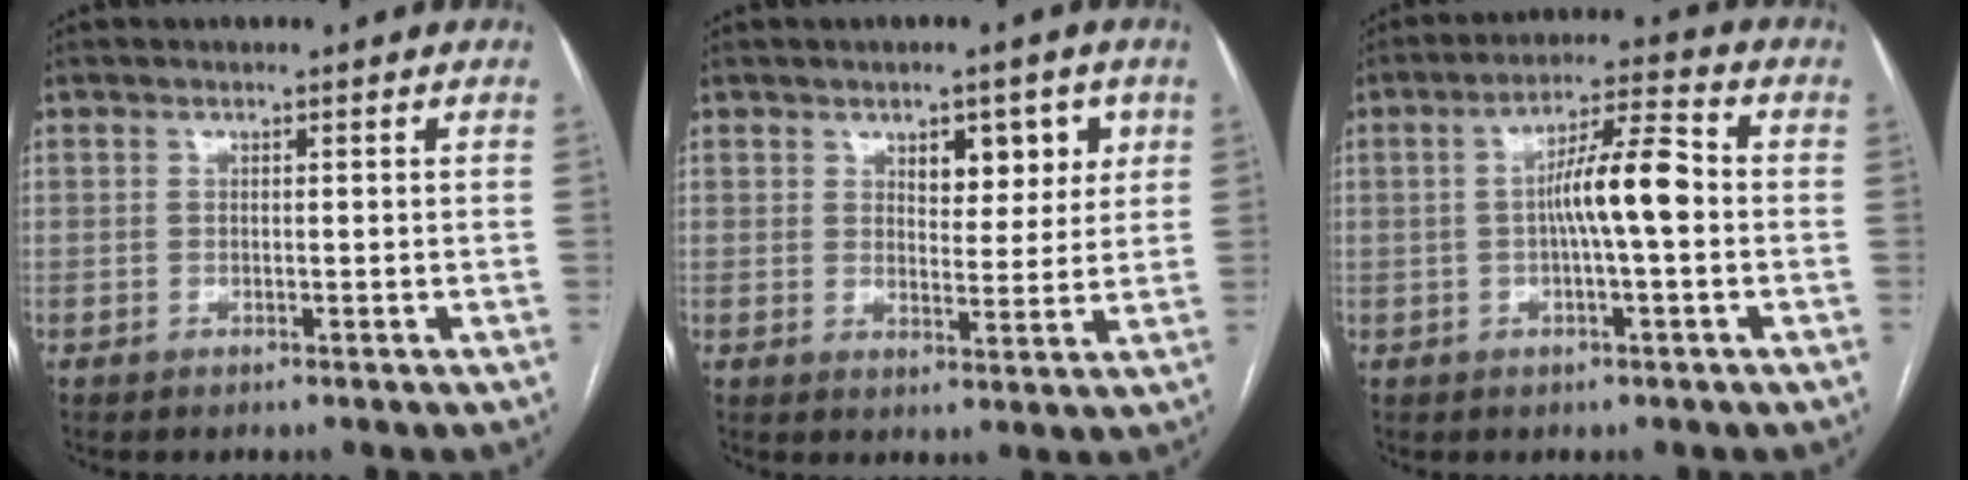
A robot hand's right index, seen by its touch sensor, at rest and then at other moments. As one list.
[{"total": 6.2, "force": [2.9, 3.2, 4.5], "torque": [-0.053, 0.004, 0.042]}, {"total": 8.5, "force": [-0.4, 0.9, 8.4], "torque": [-0.149, 0.020, -0.011]}]